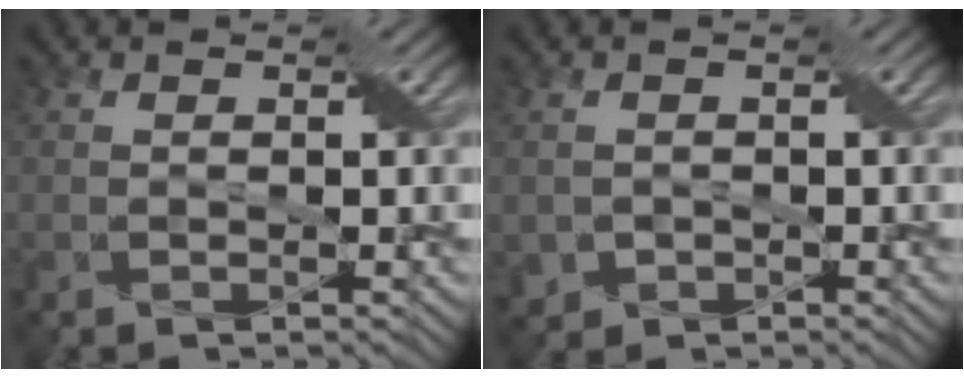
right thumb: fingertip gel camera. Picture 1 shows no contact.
{"total": 2.1, "force": [-0.9, 1.9, 0.2], "torque": [-0.012, -0.012, -0.018]}